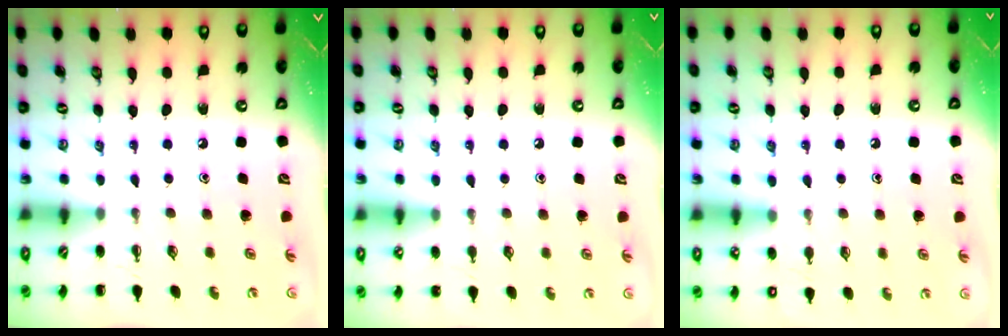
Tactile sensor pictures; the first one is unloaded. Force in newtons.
{"total": 4.2, "press": 4.0, "slide": 1.3}
{"total": 8.5, "press": 8.1, "slide": 2.5}